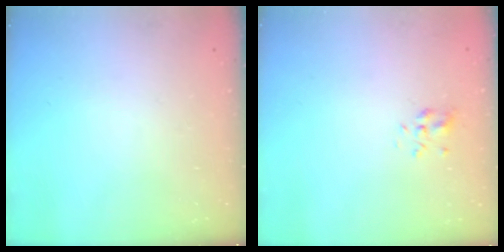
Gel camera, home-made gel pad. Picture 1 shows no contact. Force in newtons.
{"total": 3.3, "press": 3.1, "slide": 1.1}